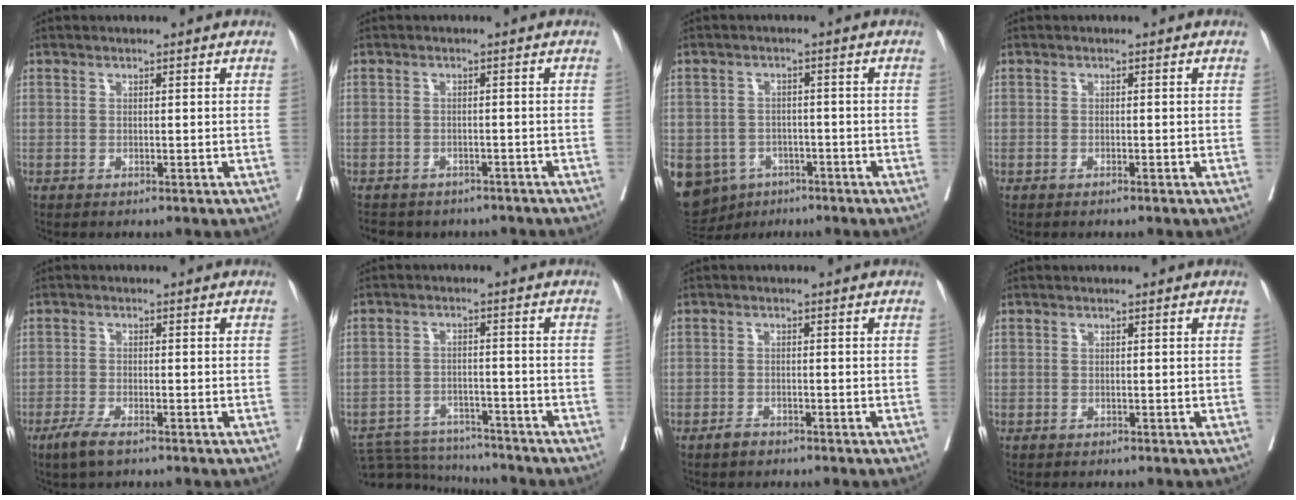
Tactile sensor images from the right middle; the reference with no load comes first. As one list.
[{"total": 9.5, "force": [-8.0, 4.4, 2.4], "torque": [-0.039, 0.002, -0.094]}, {"total": 14.0, "force": [-7.0, 11.2, 4.7], "torque": [-0.136, 0.002, -0.091]}, {"total": 0.9, "force": [-0.7, -0.1, 0.6], "torque": [-0.015, -0.001, -0.009]}, {"total": 3.6, "force": [-2.5, 0.7, 2.5], "torque": [-0.055, -0.006, -0.047]}, {"total": 9.4, "force": [-9.2, 1.5, 0.6], "torque": [-0.010, 0.003, -0.148]}, {"total": 1.5, "force": [-1.3, 0.6, 0.5], "torque": [-0.012, 0.000, -0.020]}, {"total": 0.0}]